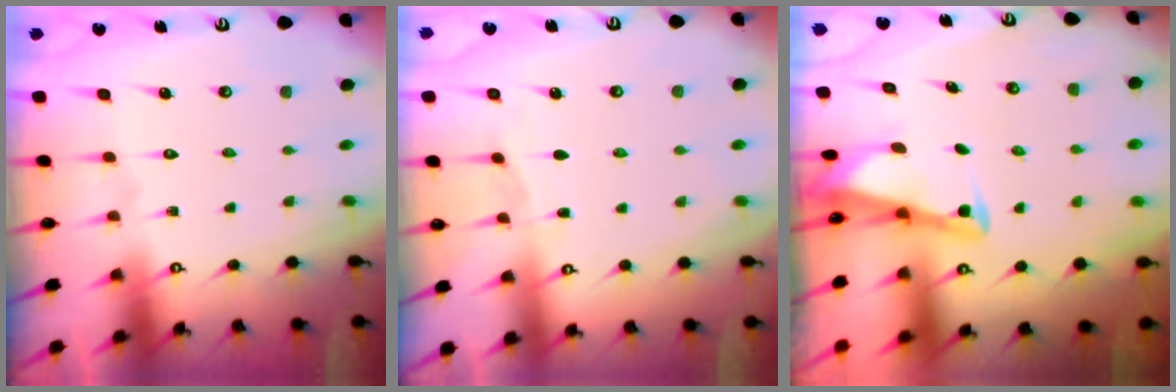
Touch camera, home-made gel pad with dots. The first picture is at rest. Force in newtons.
{"total": 2.7, "press": 2.7, "slide": 0.4}
{"total": 2.7, "press": 2.7, "slide": 0.3}